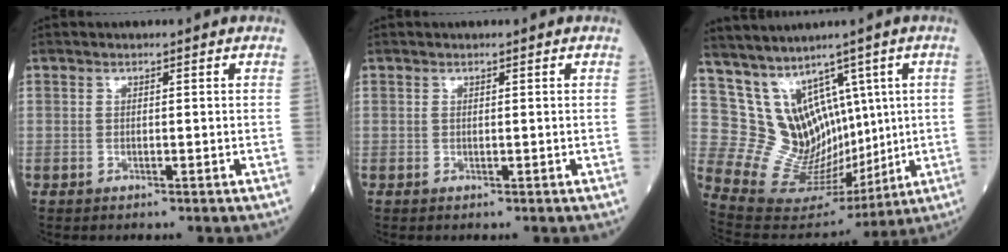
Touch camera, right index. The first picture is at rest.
{"total": 0.0}
{"total": 11.8, "force": [4.8, 8.5, 6.7], "torque": [-0.126, 0.039, 0.130]}